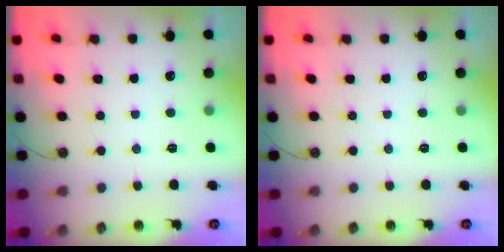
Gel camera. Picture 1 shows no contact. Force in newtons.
{"total": 0.0}